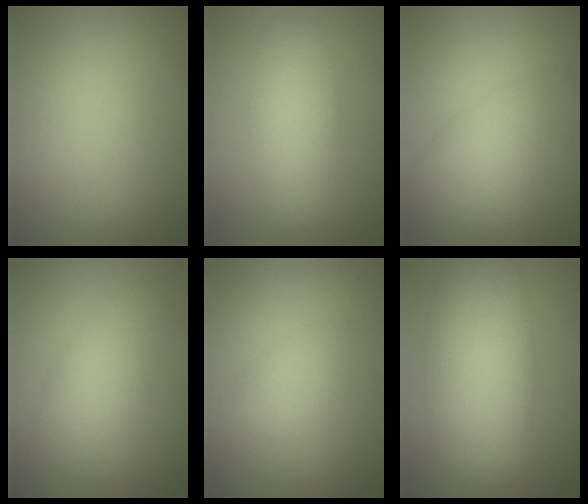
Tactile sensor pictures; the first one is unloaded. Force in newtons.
{"total": 4.2, "press": 4.2, "slide": 0.2}
{"total": 4.5, "press": 4.5, "slide": 0.2}
{"total": 3.8, "press": 3.8, "slide": 0.1}
{"total": 1.8, "press": 1.8, "slide": 0.0}
{"total": 8.5, "press": 8.5, "slide": 0.6}